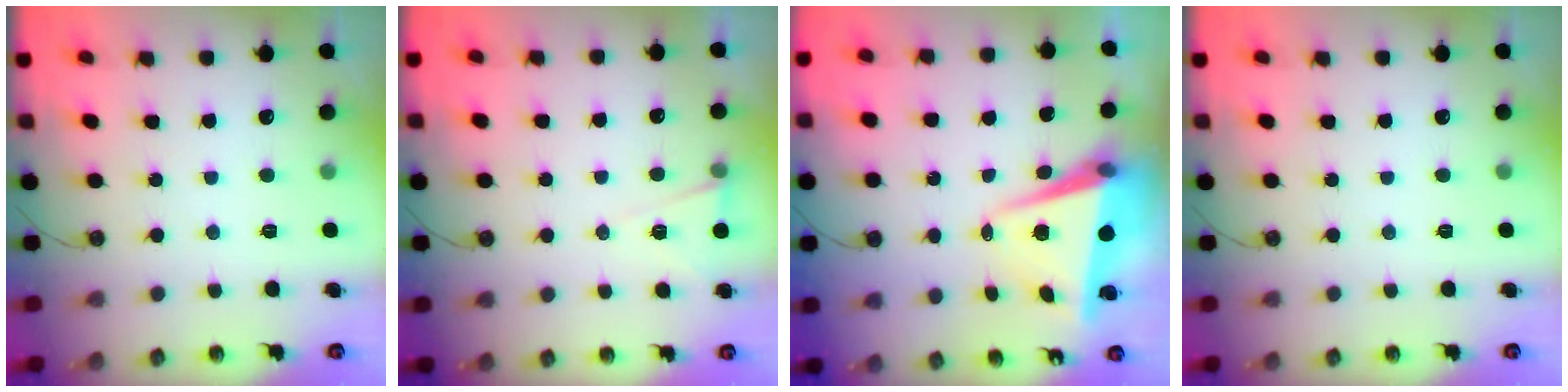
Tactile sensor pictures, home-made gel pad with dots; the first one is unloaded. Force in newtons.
{"total": 5.8, "press": 4.0, "slide": 4.2}
{"total": 8.3, "press": 8.3, "slide": 0.8}
{"total": 0.0}